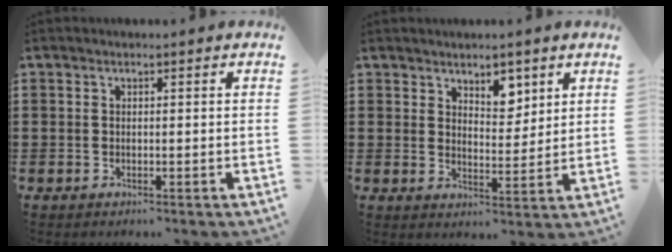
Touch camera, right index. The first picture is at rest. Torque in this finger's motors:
{"motor_torque": [-0.26, 0.35, 0.15, 0.00]}